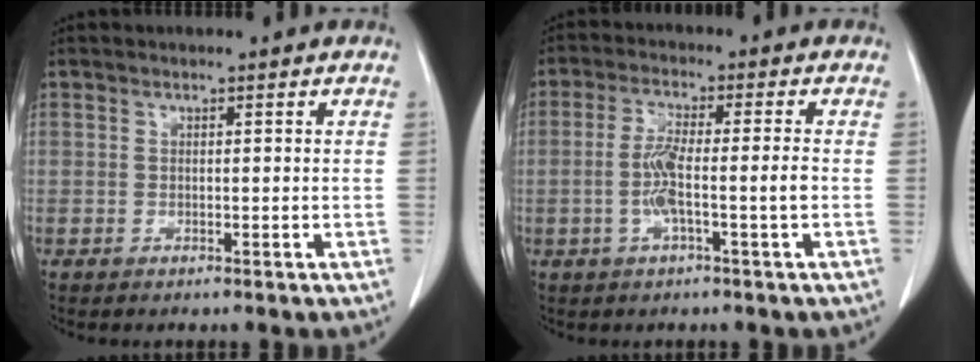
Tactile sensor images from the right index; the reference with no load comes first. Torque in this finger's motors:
{"motor_torque": [0.21, -0.06, 0.14, 0.08]}